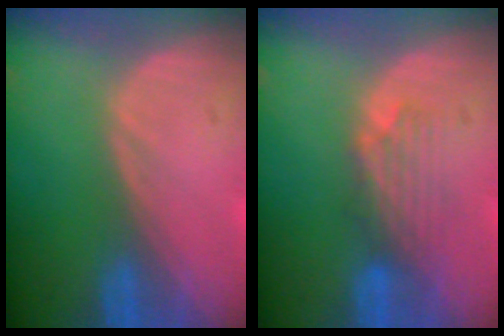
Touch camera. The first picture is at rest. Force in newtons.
{"total": 4.2, "press": 3.7, "slide": 2.0}